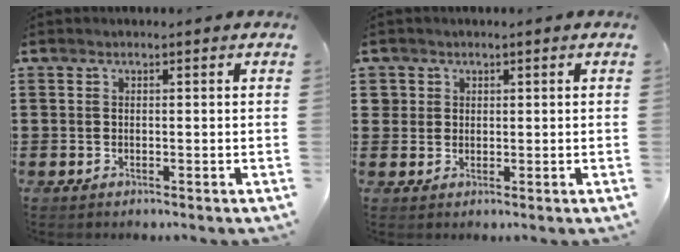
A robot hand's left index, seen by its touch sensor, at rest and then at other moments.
{"total": 1.8, "force": [0.8, 1.6, 0.1], "torque": [-0.010, 0.006, 0.015]}